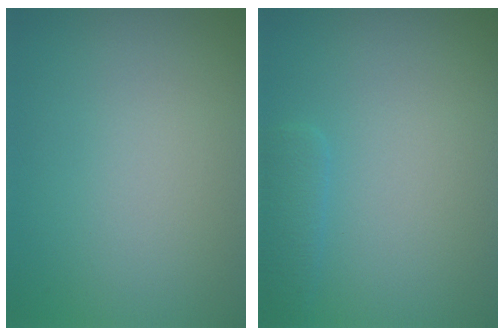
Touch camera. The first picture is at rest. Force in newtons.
{"total": 1.4, "press": 1.4, "slide": 0.2}